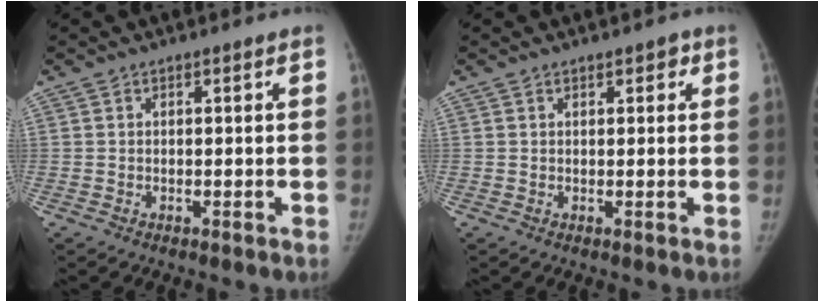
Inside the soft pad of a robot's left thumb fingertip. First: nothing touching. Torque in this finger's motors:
{"motor_torque": [-0.30, 0.13, -0.28, 0.01, -0.06]}